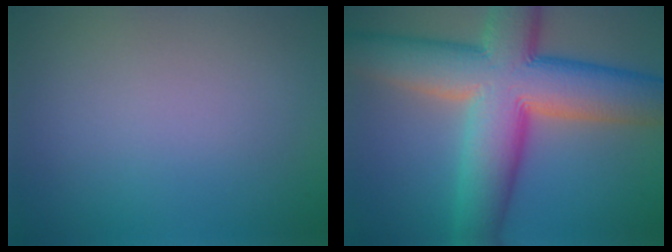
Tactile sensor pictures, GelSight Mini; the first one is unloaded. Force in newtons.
{"total": 13.9, "press": 13.8, "slide": 0.6}